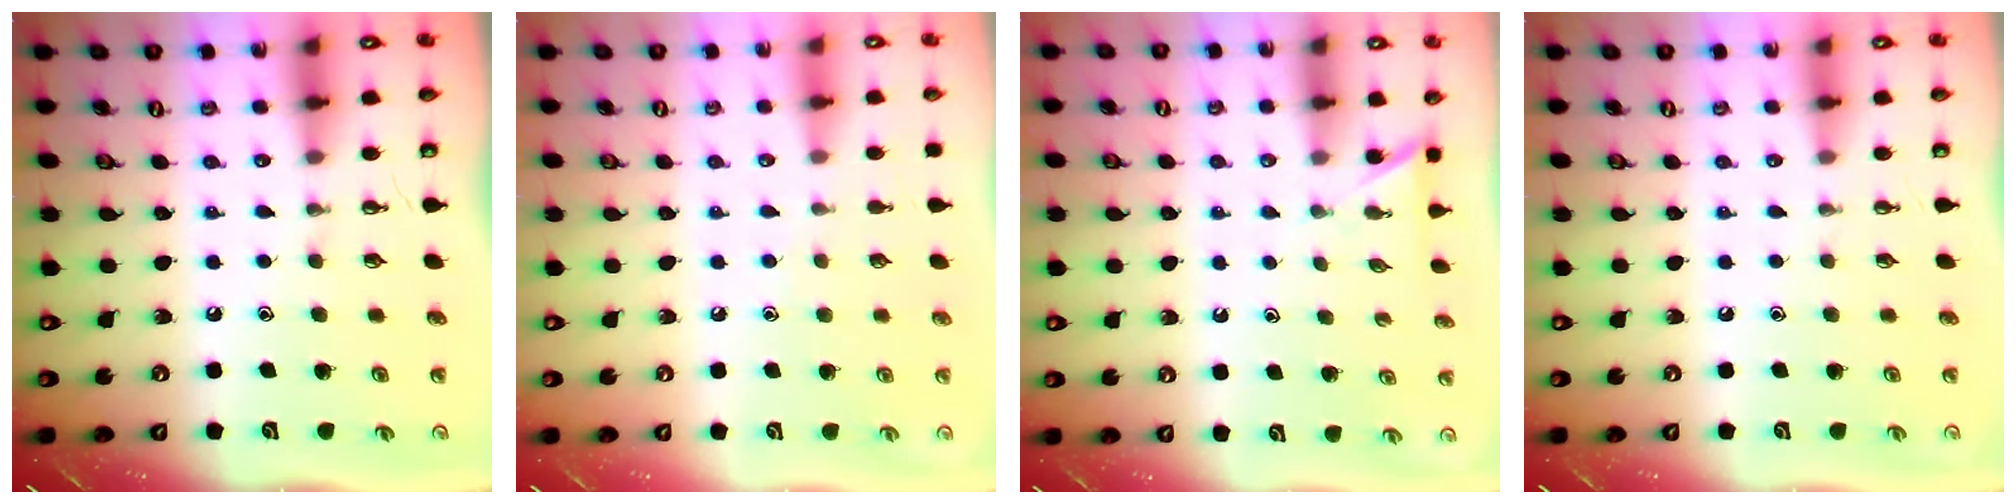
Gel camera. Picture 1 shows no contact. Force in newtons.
{"total": 3.8, "press": 3.8, "slide": 0.3}
{"total": 2.3, "press": 2.3, "slide": 0.2}
{"total": 0.0}